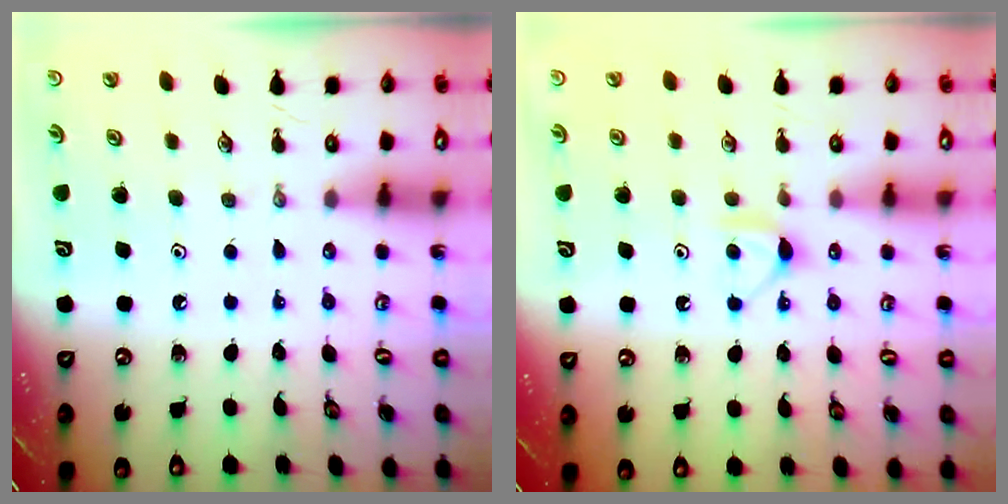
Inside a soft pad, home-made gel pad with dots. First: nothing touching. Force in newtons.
{"total": 5.7, "press": 5.7, "slide": 0.8}